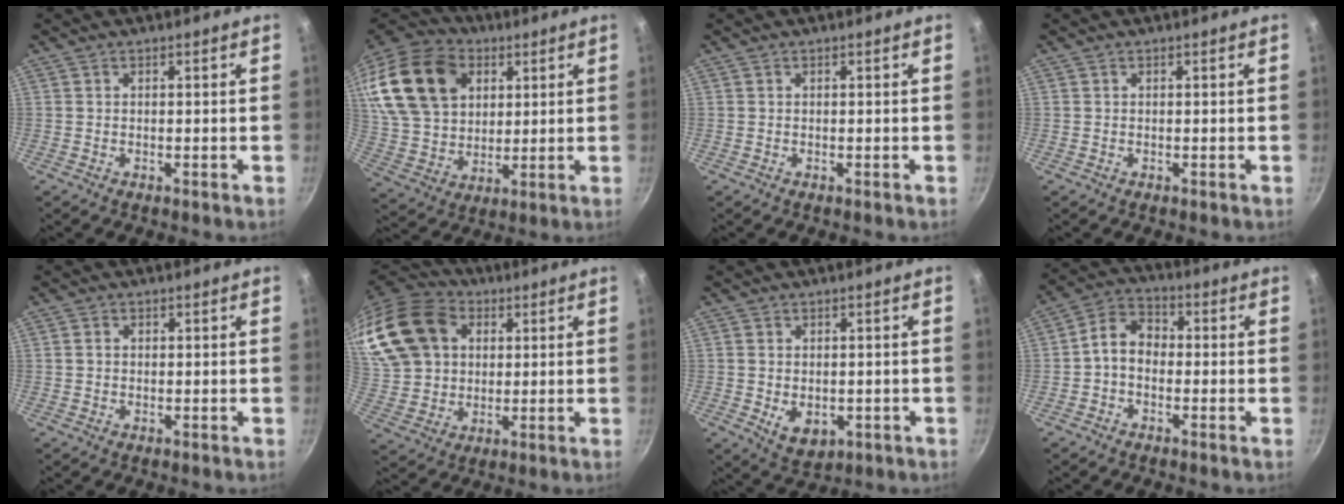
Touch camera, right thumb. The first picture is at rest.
{"total": 25.9, "force": [9.5, 18.6, 15.2], "torque": [-0.303, 0.010, 0.179]}
{"total": 0.0}
{"total": 0.0}
{"total": 1.3, "force": [0.2, 1.2, 0.6], "torque": [-0.009, 0.005, 0.002]}
{"total": 23.7, "force": [7.7, 18.2, 13.2], "torque": [-0.284, 0.024, 0.147]}
{"total": 5.8, "force": [-0.8, 4.2, 3.9], "torque": [-0.049, -0.009, -0.002]}
{"total": 6.6, "force": [-0.9, 4.9, 4.4], "torque": [-0.062, 0.028, -0.033]}